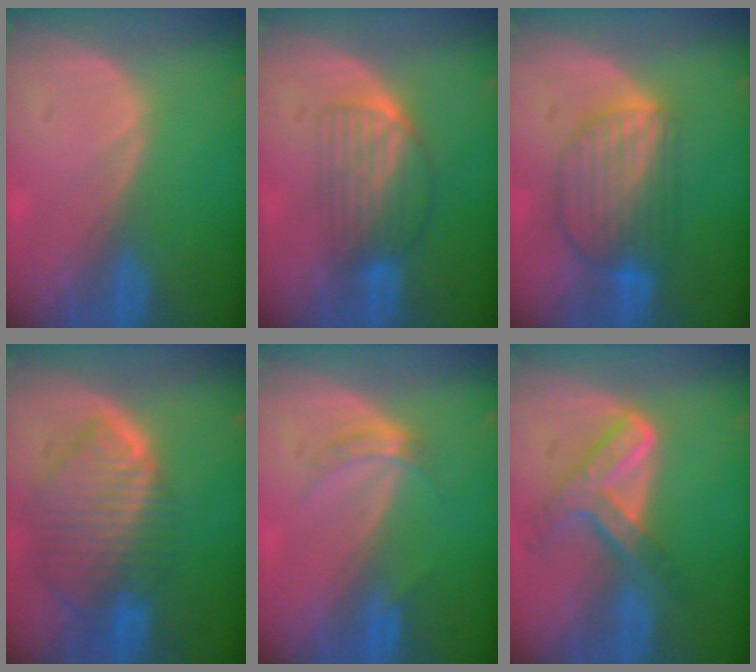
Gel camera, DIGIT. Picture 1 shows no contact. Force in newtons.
{"total": 6.8, "press": 5.8, "slide": 3.4}
{"total": 8.1, "press": 7.3, "slide": 3.6}
{"total": 10.1, "press": 8.5, "slide": 5.3}
{"total": 2.8, "press": 2.5, "slide": 1.3}
{"total": 7.6, "press": 6.3, "slide": 4.3}